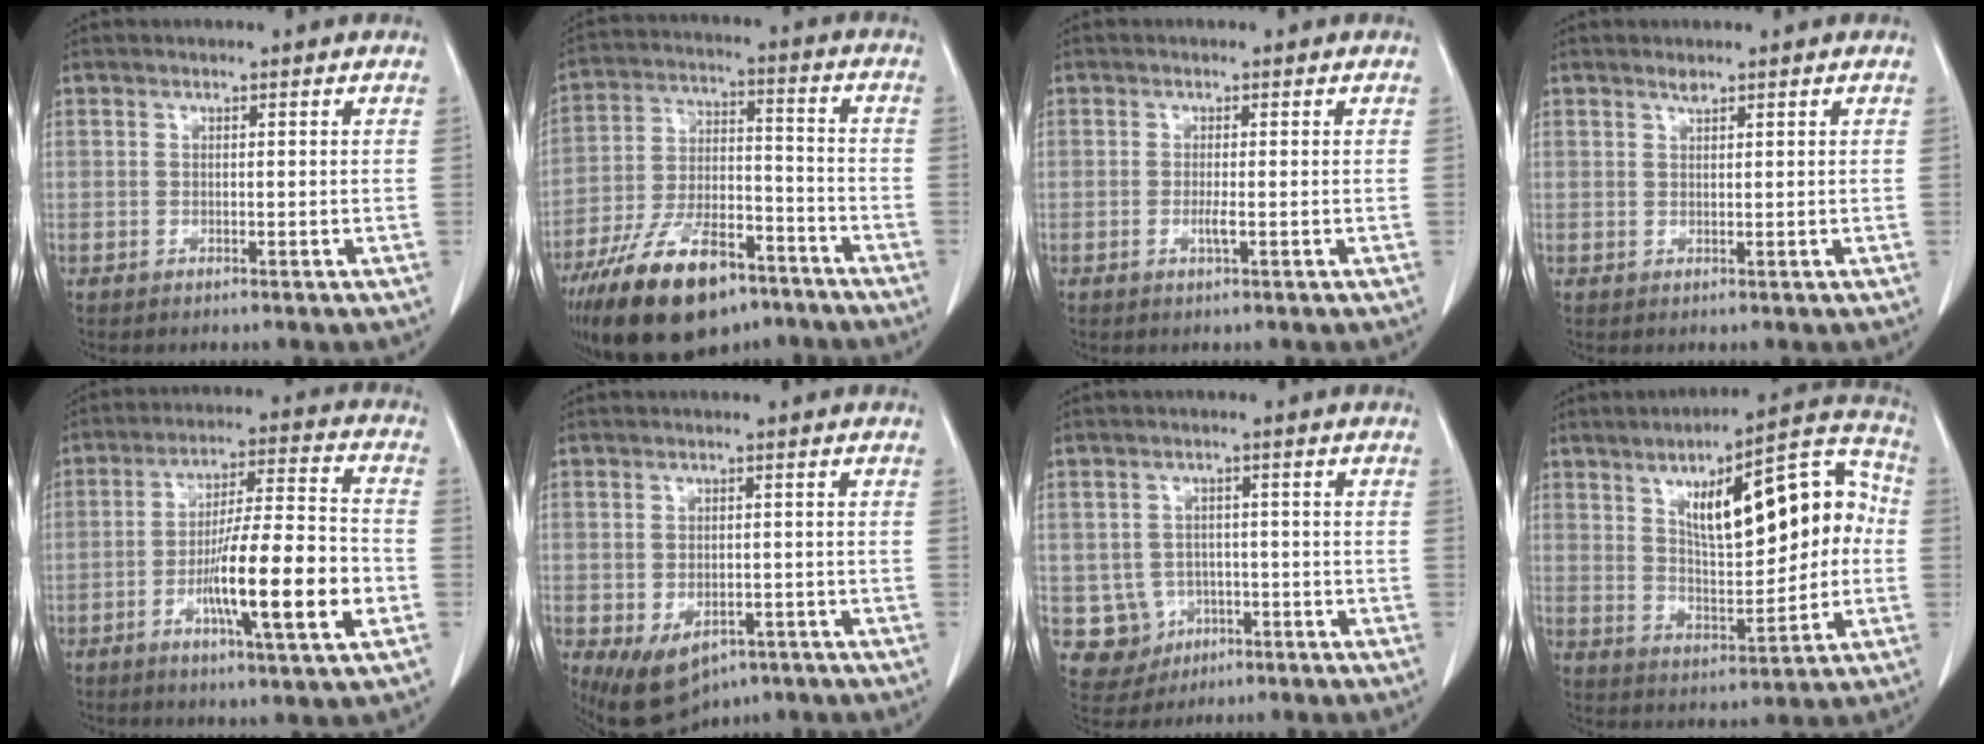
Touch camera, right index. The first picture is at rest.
{"total": 18.8, "force": [-12.9, 7.4, 11.4], "torque": [-0.227, -0.003, -0.223]}
{"total": 1.3, "force": [-0.3, 0.0, 1.3], "torque": [-0.024, -0.001, -0.003]}
{"total": 0.9, "force": [0.8, 0.1, 0.3], "torque": [-0.010, -0.001, 0.016]}
{"total": 15.6, "force": [-4.6, 1.1, 14.8], "torque": [-0.247, -0.002, -0.073]}
{"total": 8.7, "force": [-4.7, 5.6, 4.7], "torque": [-0.073, 0.000, -0.058]}
{"total": 6.0, "force": [-1.5, 5.8, 0.9], "torque": [-0.017, 0.006, -0.013]}
{"total": 18.2, "force": [3.3, 6.3, 16.8], "torque": [-0.238, 0.042, 0.056]}